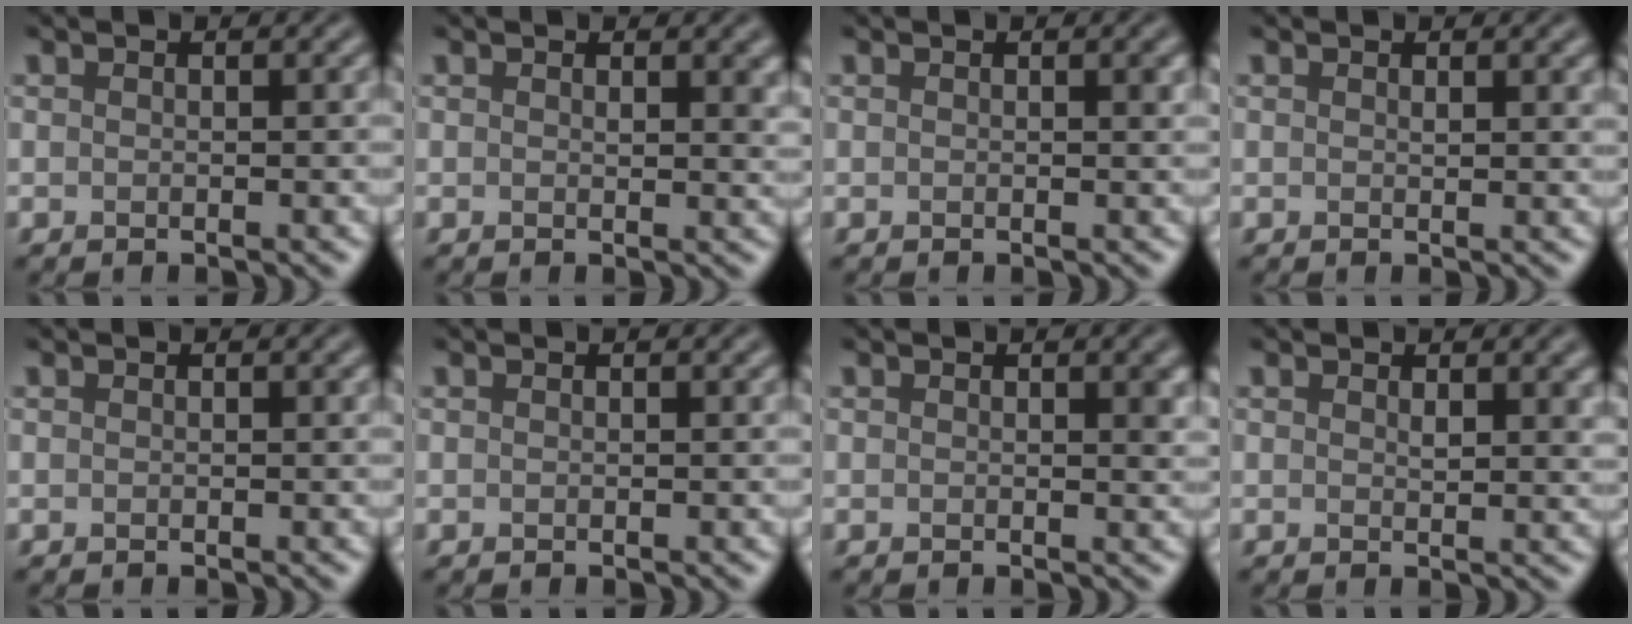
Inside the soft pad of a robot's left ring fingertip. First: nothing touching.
{"total": 1.6, "force": [0.7, 0.7, 1.3], "torque": [-0.009, -0.003, 0.012]}
{"total": 0.6, "force": [0.2, 0.1, 0.5], "torque": [-0.003, 0.000, 0.002]}
{"total": 0.6, "force": [0.4, 0.1, 0.4], "torque": [-0.004, -0.005, 0.007]}
{"total": 0.0}
{"total": 0.0}
{"total": 1.0, "force": [0.4, 0.3, 0.9], "torque": [-0.007, -0.003, 0.006]}
{"total": 1.5, "force": [0.8, 0.5, 1.1], "torque": [-0.013, -0.004, 0.015]}